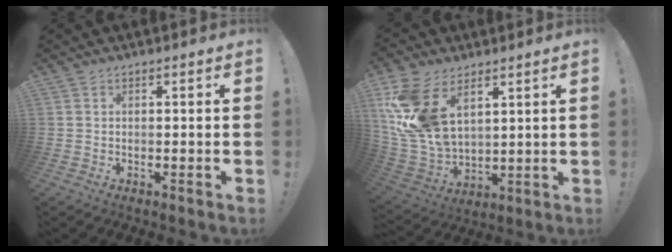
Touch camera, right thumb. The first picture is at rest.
{"total": 17.4, "force": [7.7, 10.9, 11.1], "torque": [-0.233, -0.042, 0.148]}